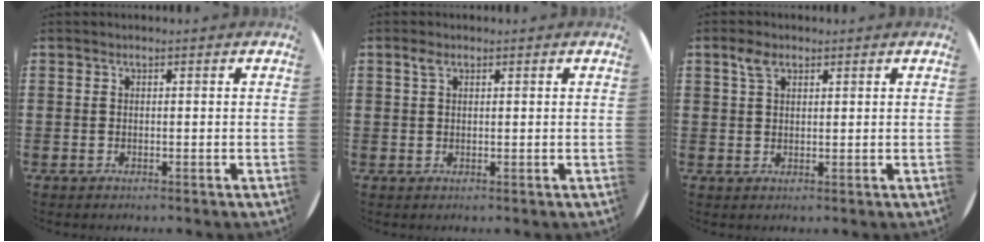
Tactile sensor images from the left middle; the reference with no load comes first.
{"total": 1.5, "force": [0.8, 0.8, 0.9], "torque": [-0.013, 0.002, 0.013]}
{"total": 2.6, "force": [1.7, 1.4, 1.3], "torque": [-0.023, 0.002, 0.030]}